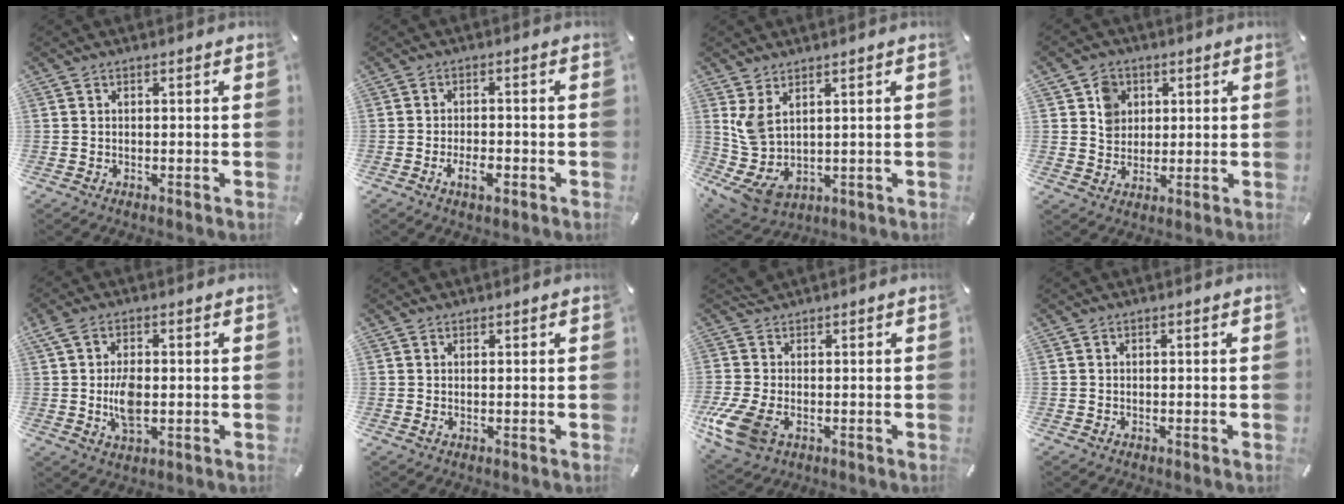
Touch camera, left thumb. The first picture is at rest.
{"total": 4.9, "force": [-2.2, 2.2, 3.8], "torque": [-0.072, 0.008, -0.041]}
{"total": 7.7, "force": [3.2, 5.0, 4.9], "torque": [-0.130, -0.023, 0.063]}
{"total": 6.0, "force": [1.8, 5.6, 1.6], "torque": [-0.024, 0.003, 0.031]}
{"total": 7.6, "force": [-0.4, 3.7, 6.6], "torque": [-0.134, -0.006, -0.010]}
{"total": 0.6, "force": [0.4, 0.4, 0.1], "torque": [0.005, 0.000, 0.006]}
{"total": 10.9, "force": [-1.1, 8.4, 6.9], "torque": [-0.166, 0.001, -0.017]}
{"total": 0.0}